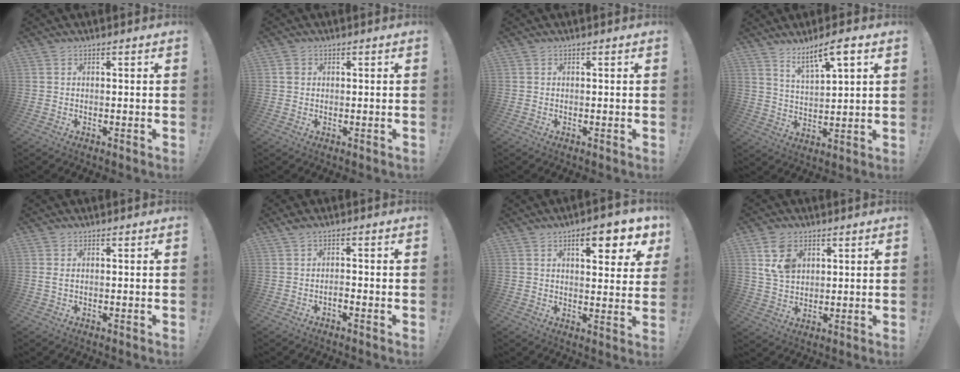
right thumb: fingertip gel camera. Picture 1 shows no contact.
{"total": 1.6, "force": [0.4, 1.5, 0.3], "torque": [0.001, 0.002, 0.006]}
{"total": 0.0}
{"total": 8.6, "force": [6.1, 1.8, 5.8], "torque": [-0.097, -0.030, 0.103]}
{"total": 1.4, "force": [0.5, 0.4, 1.2], "torque": [-0.017, -0.003, 0.008]}
{"total": 1.3, "force": [-0.3, 0.4, 1.3], "torque": [-0.031, -0.002, -0.005]}
{"total": 9.8, "force": [5.0, 2.7, 8.0], "torque": [-0.098, -0.022, 0.076]}
{"total": 8.9, "force": [4.0, 6.2, 5.0], "torque": [-0.093, -0.006, 0.078]}